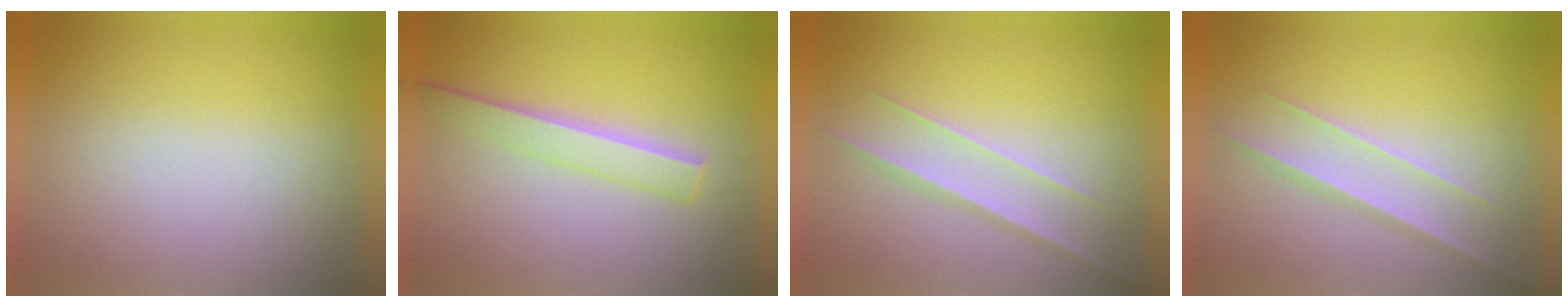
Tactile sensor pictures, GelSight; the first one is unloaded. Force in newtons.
{"total": 2.2}
{"total": 1.5}
{"total": 1.5}